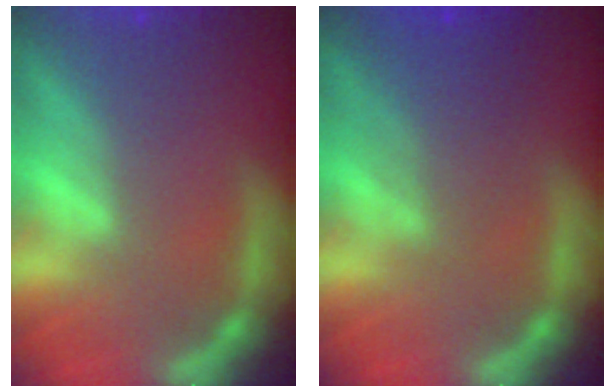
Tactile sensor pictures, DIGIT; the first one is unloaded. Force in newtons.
{"total": 4.1}